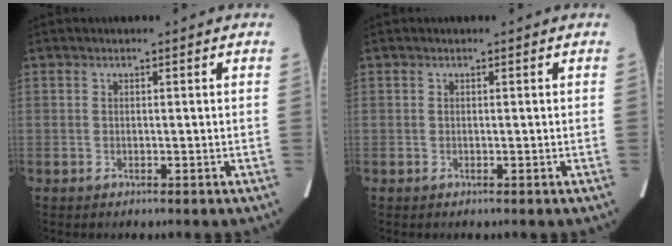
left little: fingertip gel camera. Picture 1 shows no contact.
{"total": 0.0}